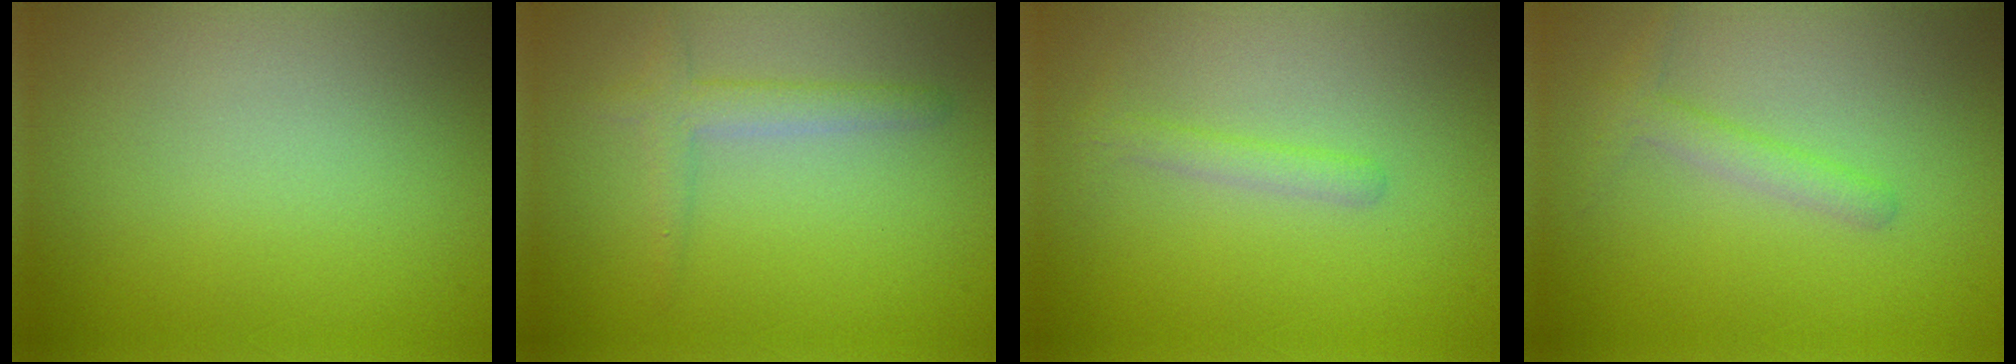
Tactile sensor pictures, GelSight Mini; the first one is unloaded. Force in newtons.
{"total": 2.1, "press": 2.1, "slide": 0.1}
{"total": 1.4, "press": 1.4, "slide": 0.1}
{"total": 1.8, "press": 1.8, "slide": 0.0}